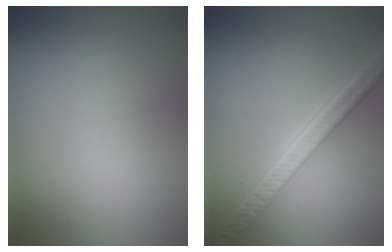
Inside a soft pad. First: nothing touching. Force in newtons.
{"total": 5.6, "press": 4.3, "slide": 3.7}